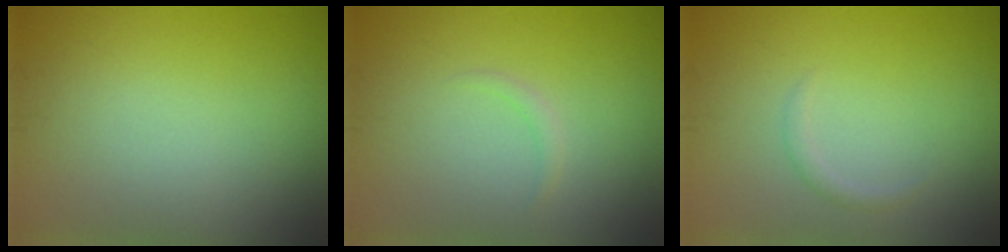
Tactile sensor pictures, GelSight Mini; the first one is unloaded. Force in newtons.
{"total": 0.7, "press": 0.7, "slide": 0.1}
{"total": 0.8, "press": 0.8, "slide": 0.0}